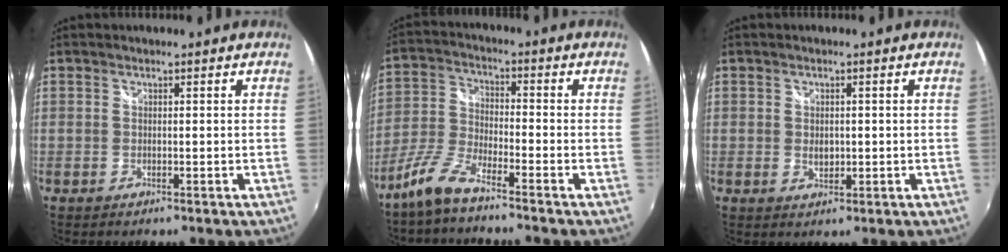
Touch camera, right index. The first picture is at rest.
{"total": 7.1, "force": [-5.7, 1.4, 4.0], "torque": [-0.094, 0.004, -0.120]}
{"total": 2.3, "force": [-0.1, 1.8, 1.5], "torque": [-0.024, -0.002, 0.001]}